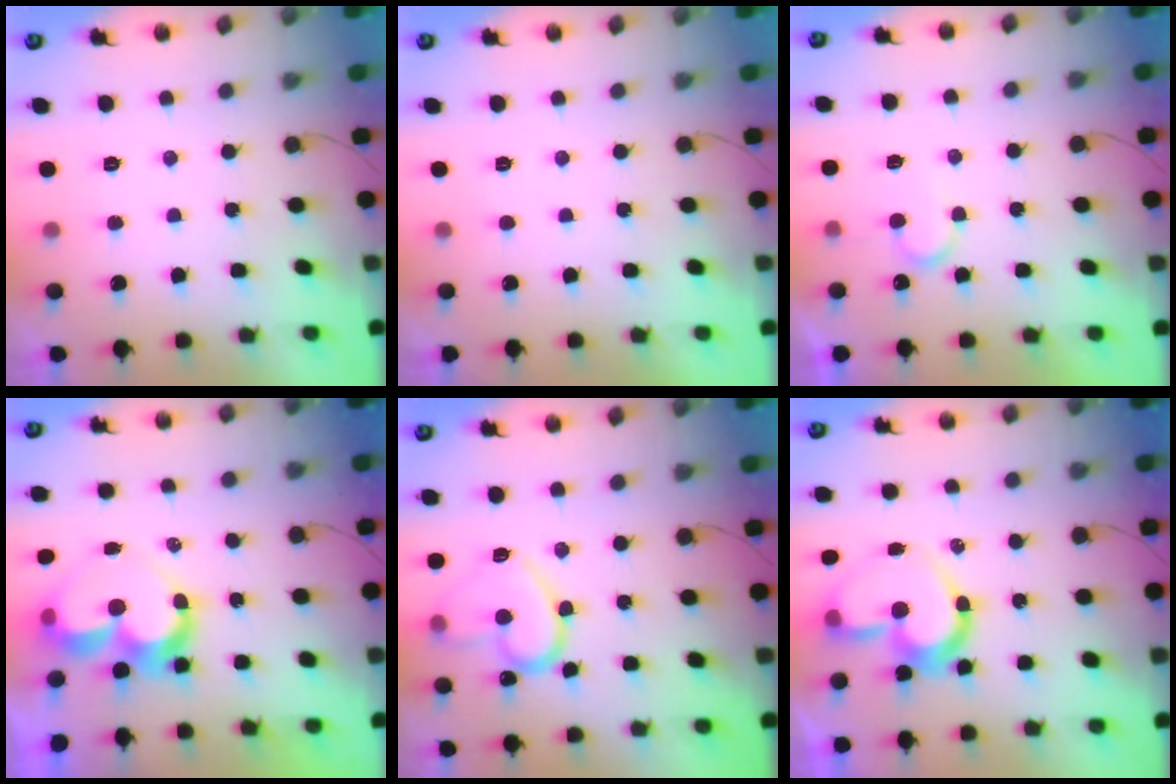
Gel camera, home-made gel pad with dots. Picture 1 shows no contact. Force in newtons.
{"total": 1.7, "press": 1.7, "slide": 0.0}
{"total": 7.1, "press": 7.1, "slide": 0.5}
{"total": 10.4, "press": 10.4, "slide": 0.7}
{"total": 14.8, "press": 14.8, "slide": 0.7}
{"total": 13.3, "press": 13.1, "slide": 1.9}